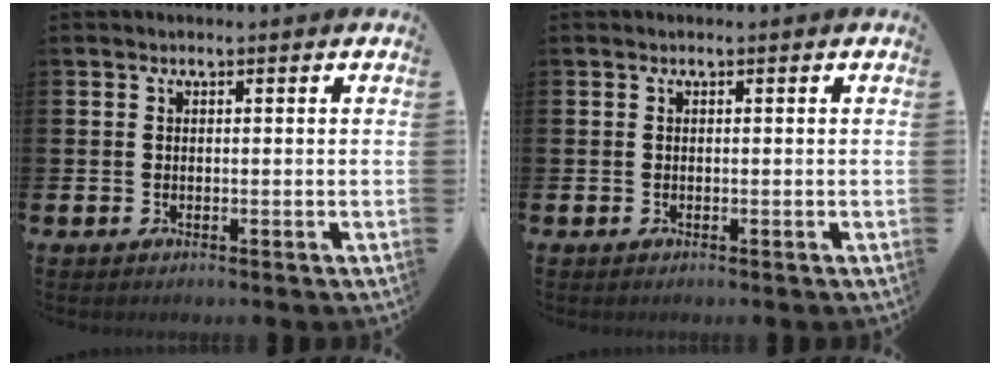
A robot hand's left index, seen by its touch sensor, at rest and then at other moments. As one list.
[{"total": 0.0}]